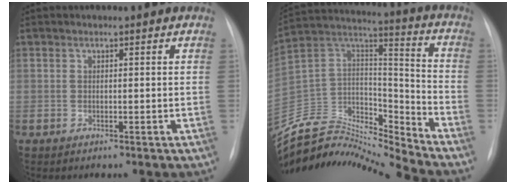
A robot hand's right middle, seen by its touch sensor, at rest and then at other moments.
{"total": 17.9, "force": [-17.7, 1.0, 1.9], "torque": [-0.029, 0.067, -0.314]}